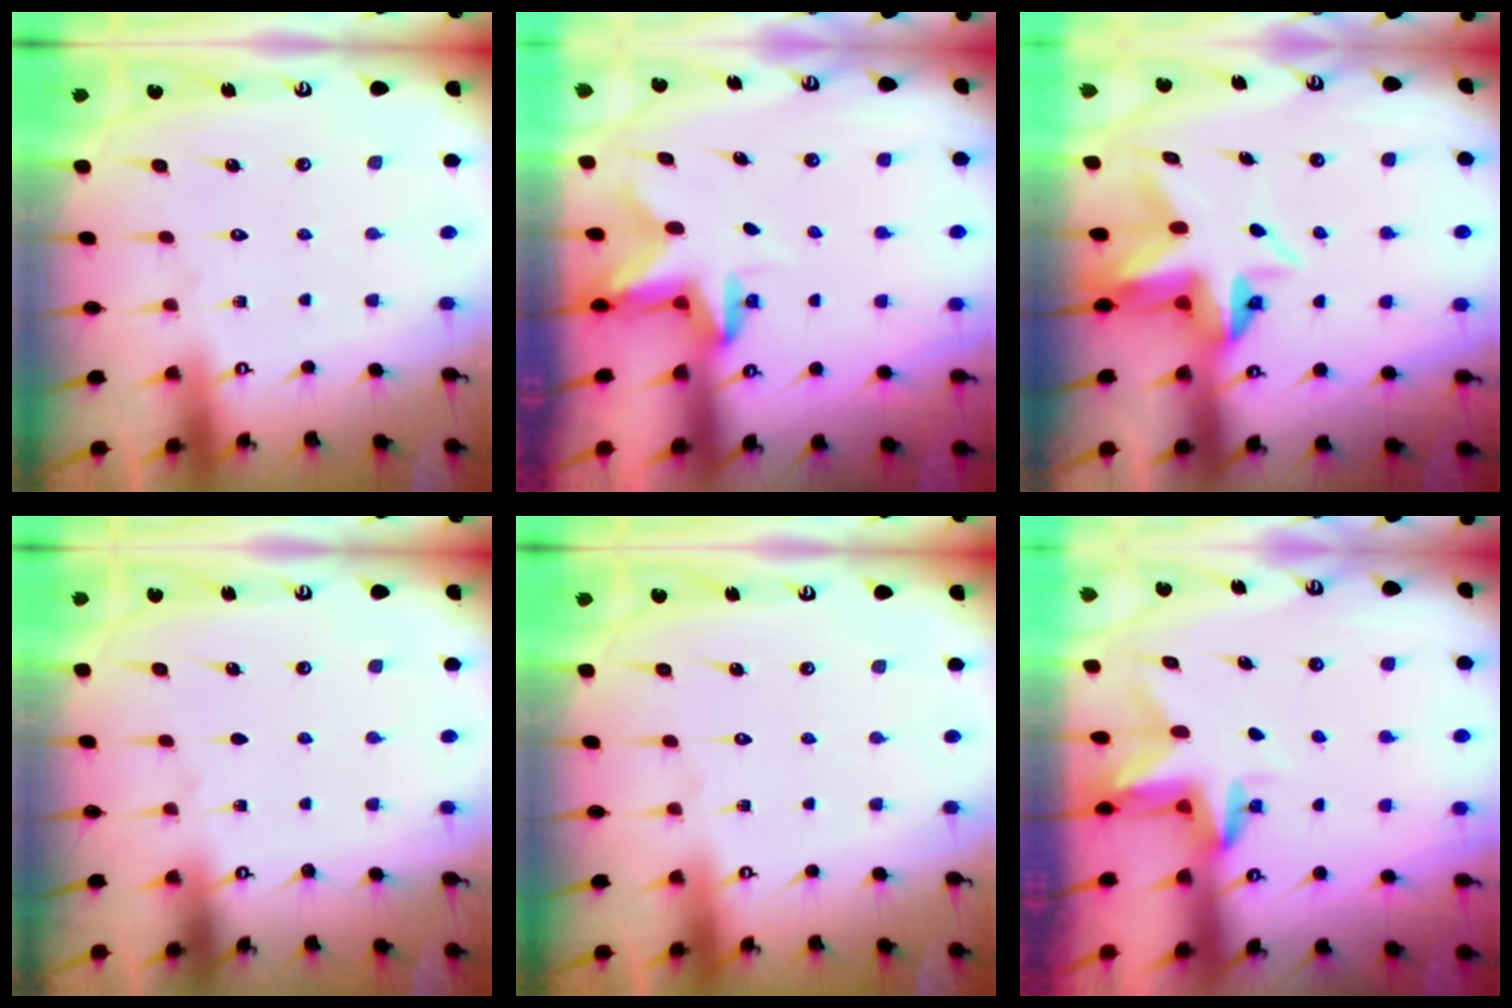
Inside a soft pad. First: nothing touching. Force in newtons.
{"total": 2.7, "press": 2.6, "slide": 0.5}
{"total": 6.4, "press": 6.4, "slide": 0.6}
{"total": 0.0}
{"total": 0.0}
{"total": 2.9, "press": 2.9, "slide": 0.2}